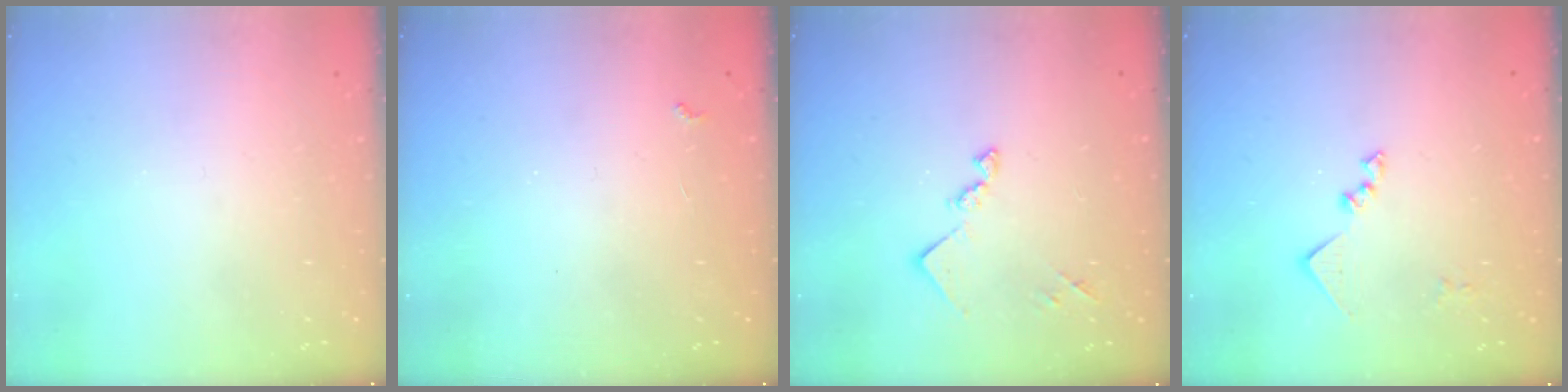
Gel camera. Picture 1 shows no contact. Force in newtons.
{"total": 2.9, "press": 2.9, "slide": 0.5}
{"total": 11.0, "press": 11.0, "slide": 0.5}
{"total": 9.6, "press": 9.6, "slide": 0.1}